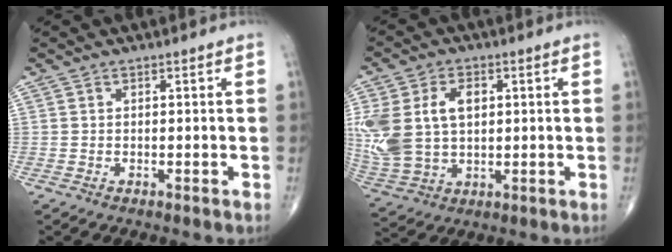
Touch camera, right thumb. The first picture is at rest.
{"total": 16.1, "force": [2.8, 10.7, 11.6], "torque": [-0.259, 0.006, 0.066]}